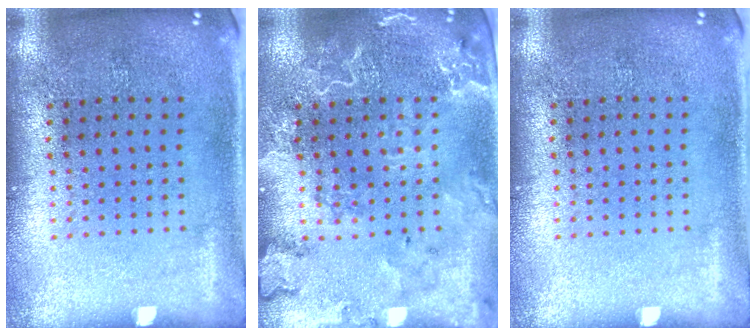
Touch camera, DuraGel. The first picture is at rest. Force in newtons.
{"total": 2.5, "press": 2.4, "slide": 0.8}
{"total": 0.0}